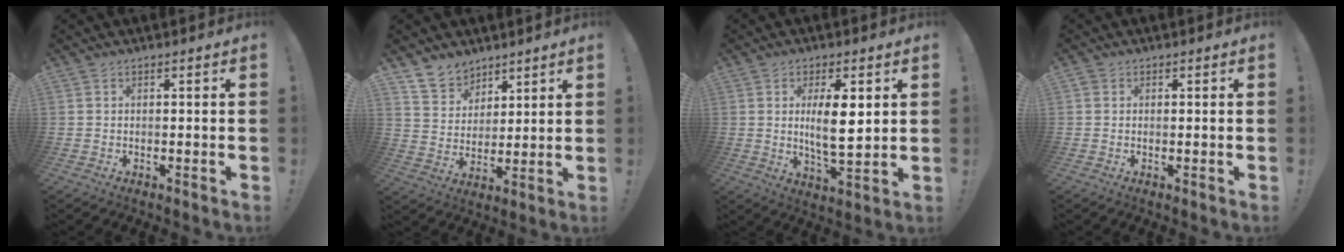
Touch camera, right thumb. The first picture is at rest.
{"total": 9.0, "force": [7.0, 5.5, 1.0], "torque": [-0.025, -0.055, 0.139]}
{"total": 10.1, "force": [1.8, 3.2, 9.4], "torque": [-0.168, -0.015, 0.022]}
{"total": 0.6, "force": [0.2, 0.5, 0.2], "torque": [-0.007, 0.003, 0.005]}